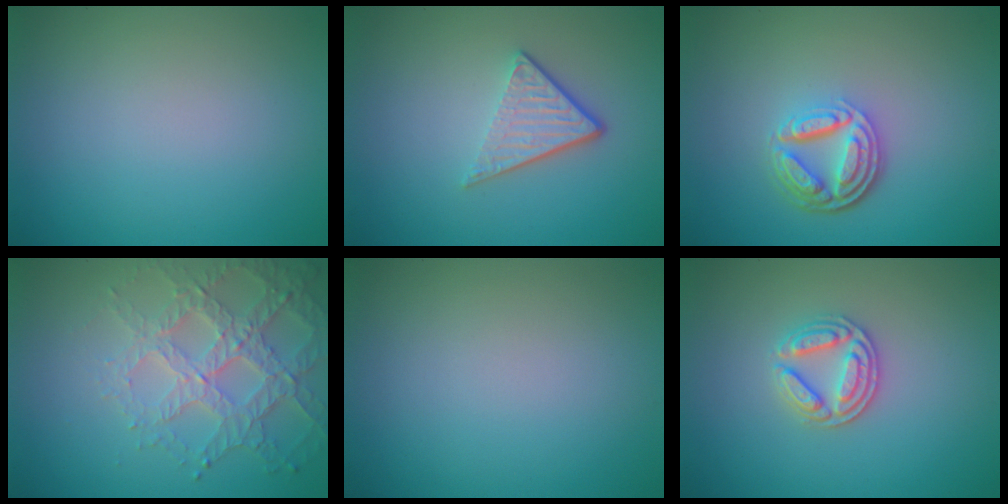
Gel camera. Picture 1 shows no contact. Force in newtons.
{"total": 3.7, "press": 2.6, "slide": 2.6}
{"total": 4.7, "press": 3.5, "slide": 3.2}
{"total": 4.8, "press": 4.2, "slide": 2.2}
{"total": 0.0}
{"total": 3.1, "press": 2.9, "slide": 1.2}